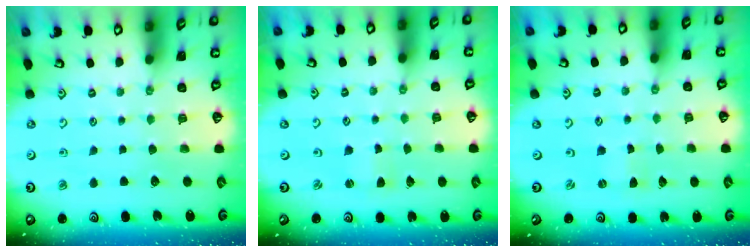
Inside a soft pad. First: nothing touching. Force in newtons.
{"total": 2.1, "press": 2.0, "slide": 0.4}
{"total": 0.0}